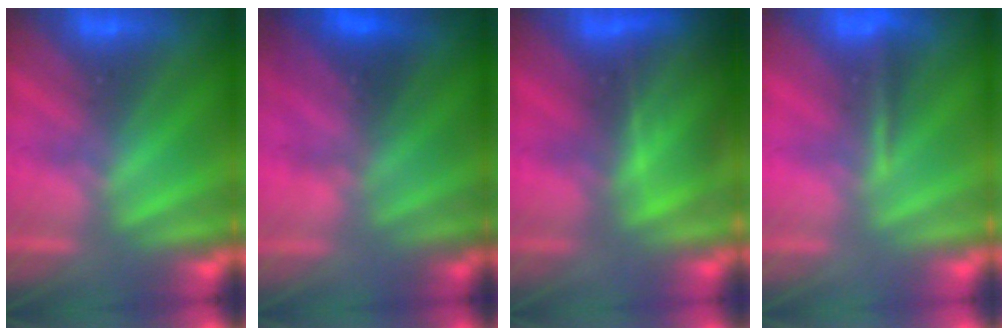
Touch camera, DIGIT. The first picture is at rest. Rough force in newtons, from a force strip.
{"total": 2.4}
{"total": 9.4}
{"total": 1.1}